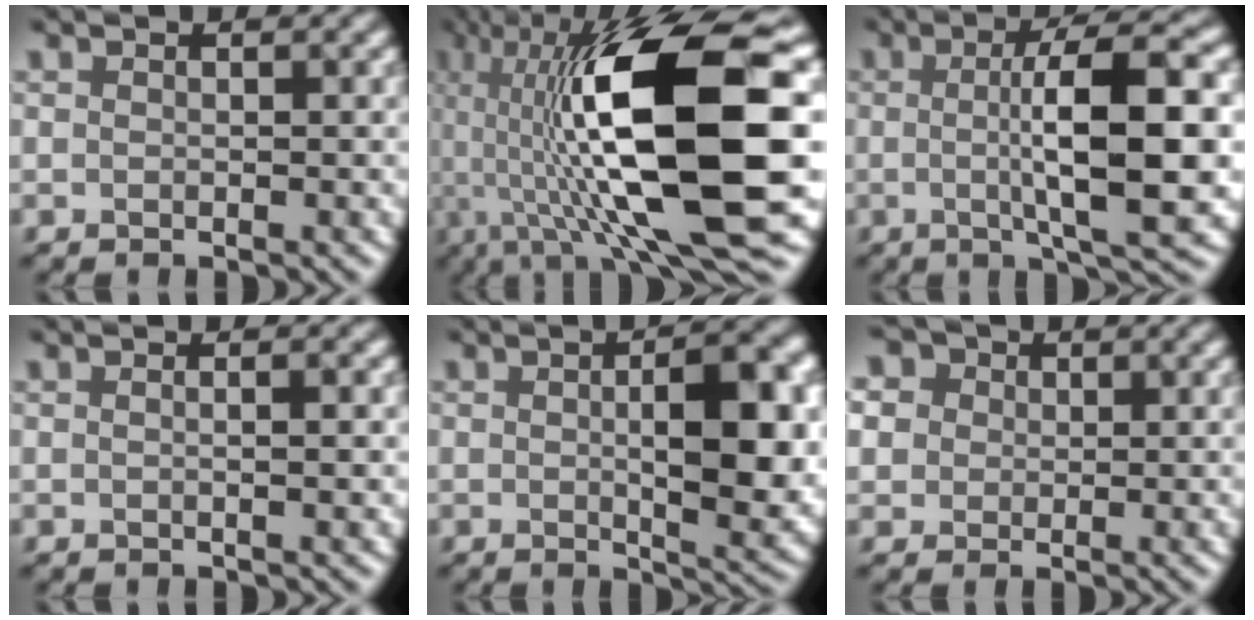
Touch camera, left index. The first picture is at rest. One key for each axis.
{"total": 17.6, "fx": 0.4, "fy": 5.6, "fz": 16.7, "tx": -0.293, "ty": 0.023, "tz": 0.002}
{"total": 10.2, "fx": 0.0, "fy": 2.4, "fz": 9.9, "tx": -0.132, "ty": 0.004, "tz": -0.002}
{"total": 2.3, "fx": 0.4, "fy": 0.9, "fz": 2.1, "tx": -0.012, "ty": 0.002, "tz": -0.012}
{"total": 8.6, "fx": 0.6, "fy": 2.8, "fz": 8.1, "tx": -0.107, "ty": 0.002, "tz": 0.010}
{"total": 9.1, "fx": 4.3, "fy": 6.8, "fz": 4.2, "tx": -0.084, "ty": 0.034, "tz": 0.043}